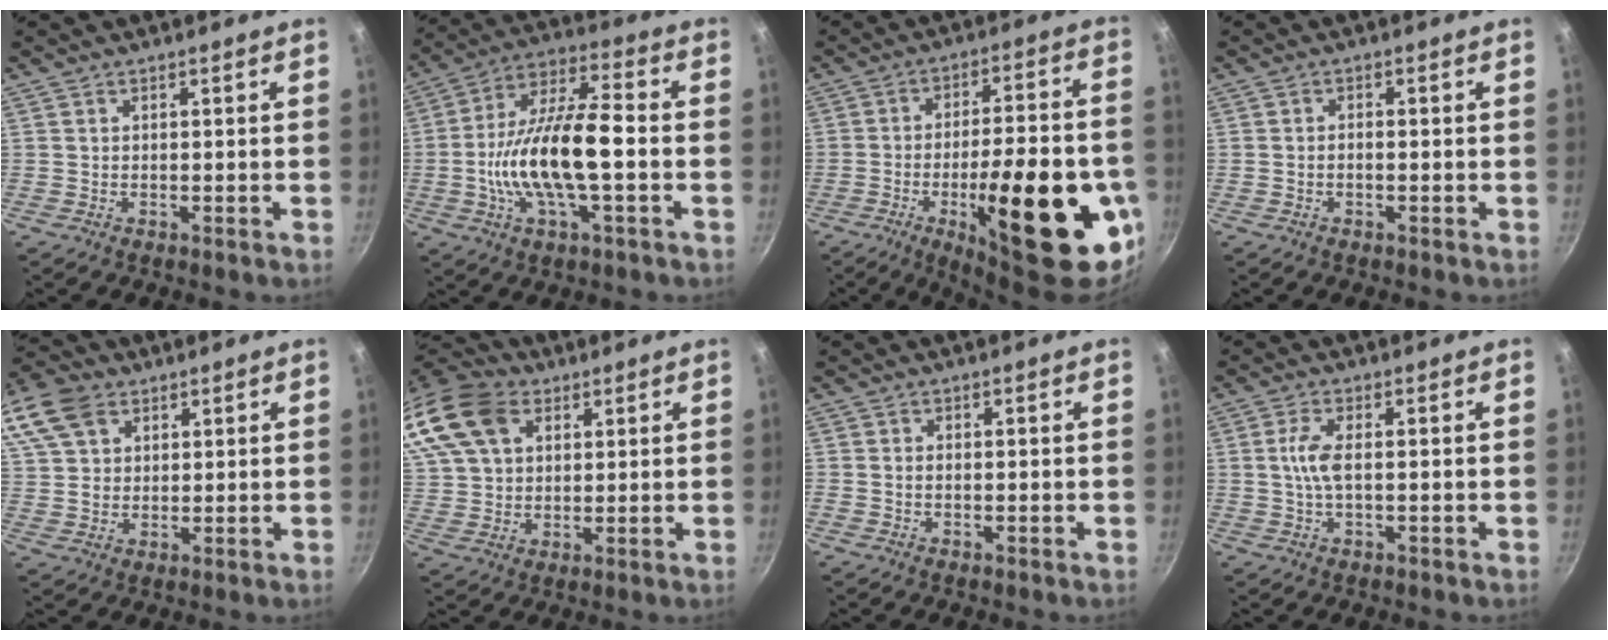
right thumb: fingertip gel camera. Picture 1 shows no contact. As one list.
[{"total": 17.1, "force": [-2.7, 6.1, 15.8], "torque": [-0.287, 0.035, -0.059]}, {"total": 28.4, "force": [-8.8, 9.2, 25.4], "torque": [-0.323, 0.020, -0.114]}, {"total": 1.2, "force": [-0.4, 0.6, 0.9], "torque": [-0.017, 0.009, -0.010]}, {"total": 19.6, "force": [9.3, 14.1, 9.9], "torque": [-0.244, 0.036, 0.176]}, {"total": 21.3, "force": [9.3, 14.7, 12.2], "torque": [-0.274, 0.023, 0.173]}, {"total": 0.7, "force": [-0.2, 0.6, 0.5], "torque": [-0.010, 0.003, -0.004]}, {"total": 4.4, "force": [0.0, 1.5, 4.1], "torque": [-0.098, 0.005, -0.003]}]